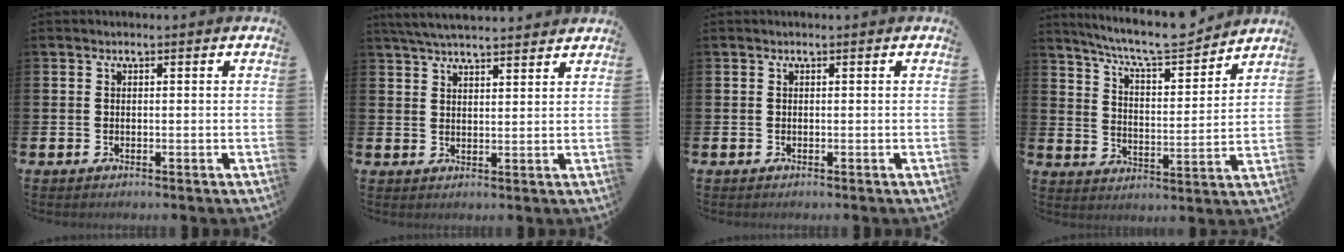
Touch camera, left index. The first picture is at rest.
{"total": 4.8, "force": [4.7, 0.4, 1.1], "torque": [-0.031, -0.016, 0.086]}
{"total": 0.0}
{"total": 8.8, "force": [8.2, 0.9, 2.9], "torque": [-0.079, -0.056, 0.144]}